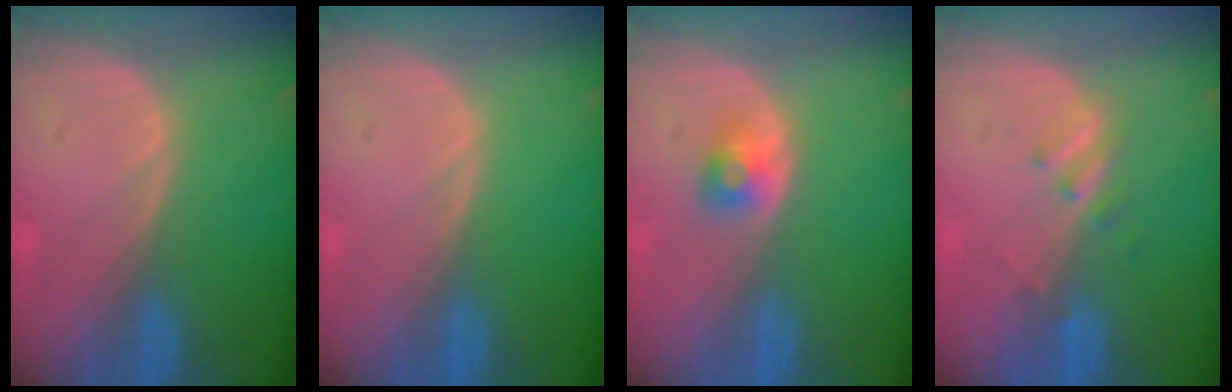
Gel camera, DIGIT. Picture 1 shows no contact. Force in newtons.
{"total": 0.0}
{"total": 2.5, "press": 2.3, "slide": 0.9}
{"total": 2.5, "press": 2.2, "slide": 1.2}